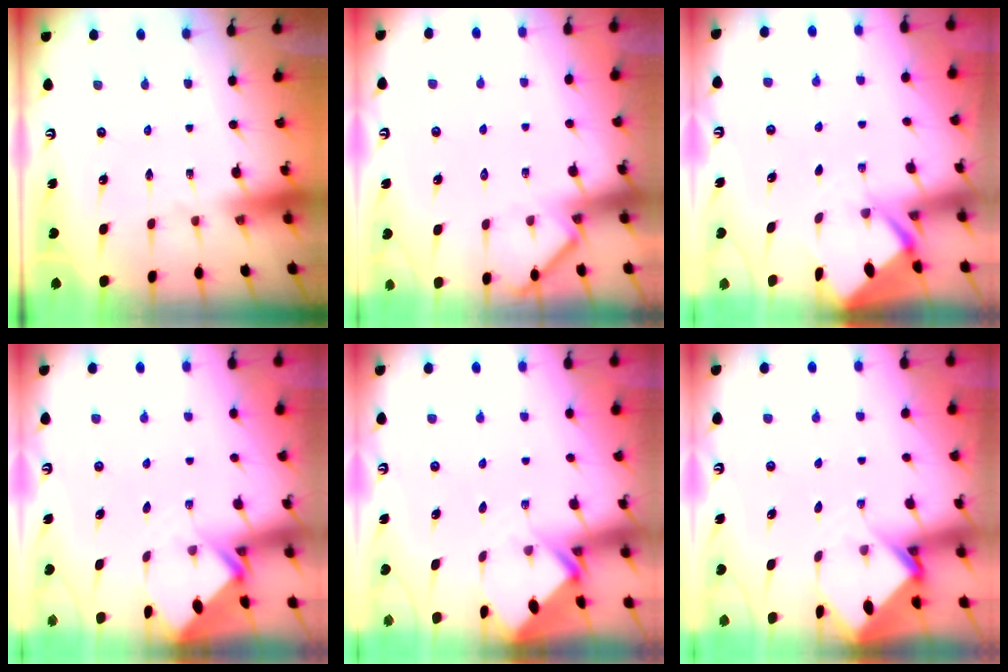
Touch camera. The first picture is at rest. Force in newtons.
{"total": 2.8, "press": 2.8, "slide": 0.4}
{"total": 2.7, "press": 2.7, "slide": 0.3}
{"total": 2.6, "press": 2.6, "slide": 0.2}
{"total": 2.8, "press": 2.8, "slide": 0.2}
{"total": 3.4, "press": 3.4, "slide": 0.3}